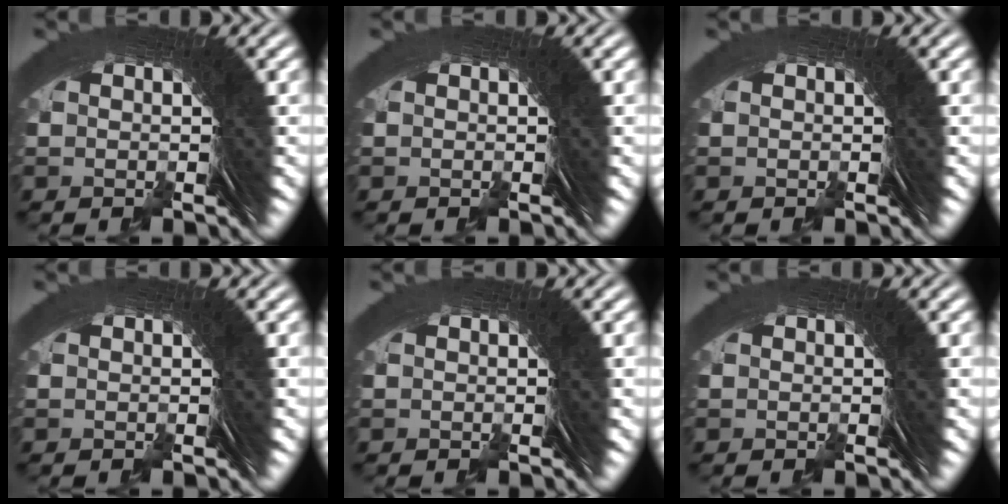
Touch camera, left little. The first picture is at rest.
{"total": 0.0}
{"total": 0.0}
{"total": 0.0}
{"total": 0.0}
{"total": 0.0}